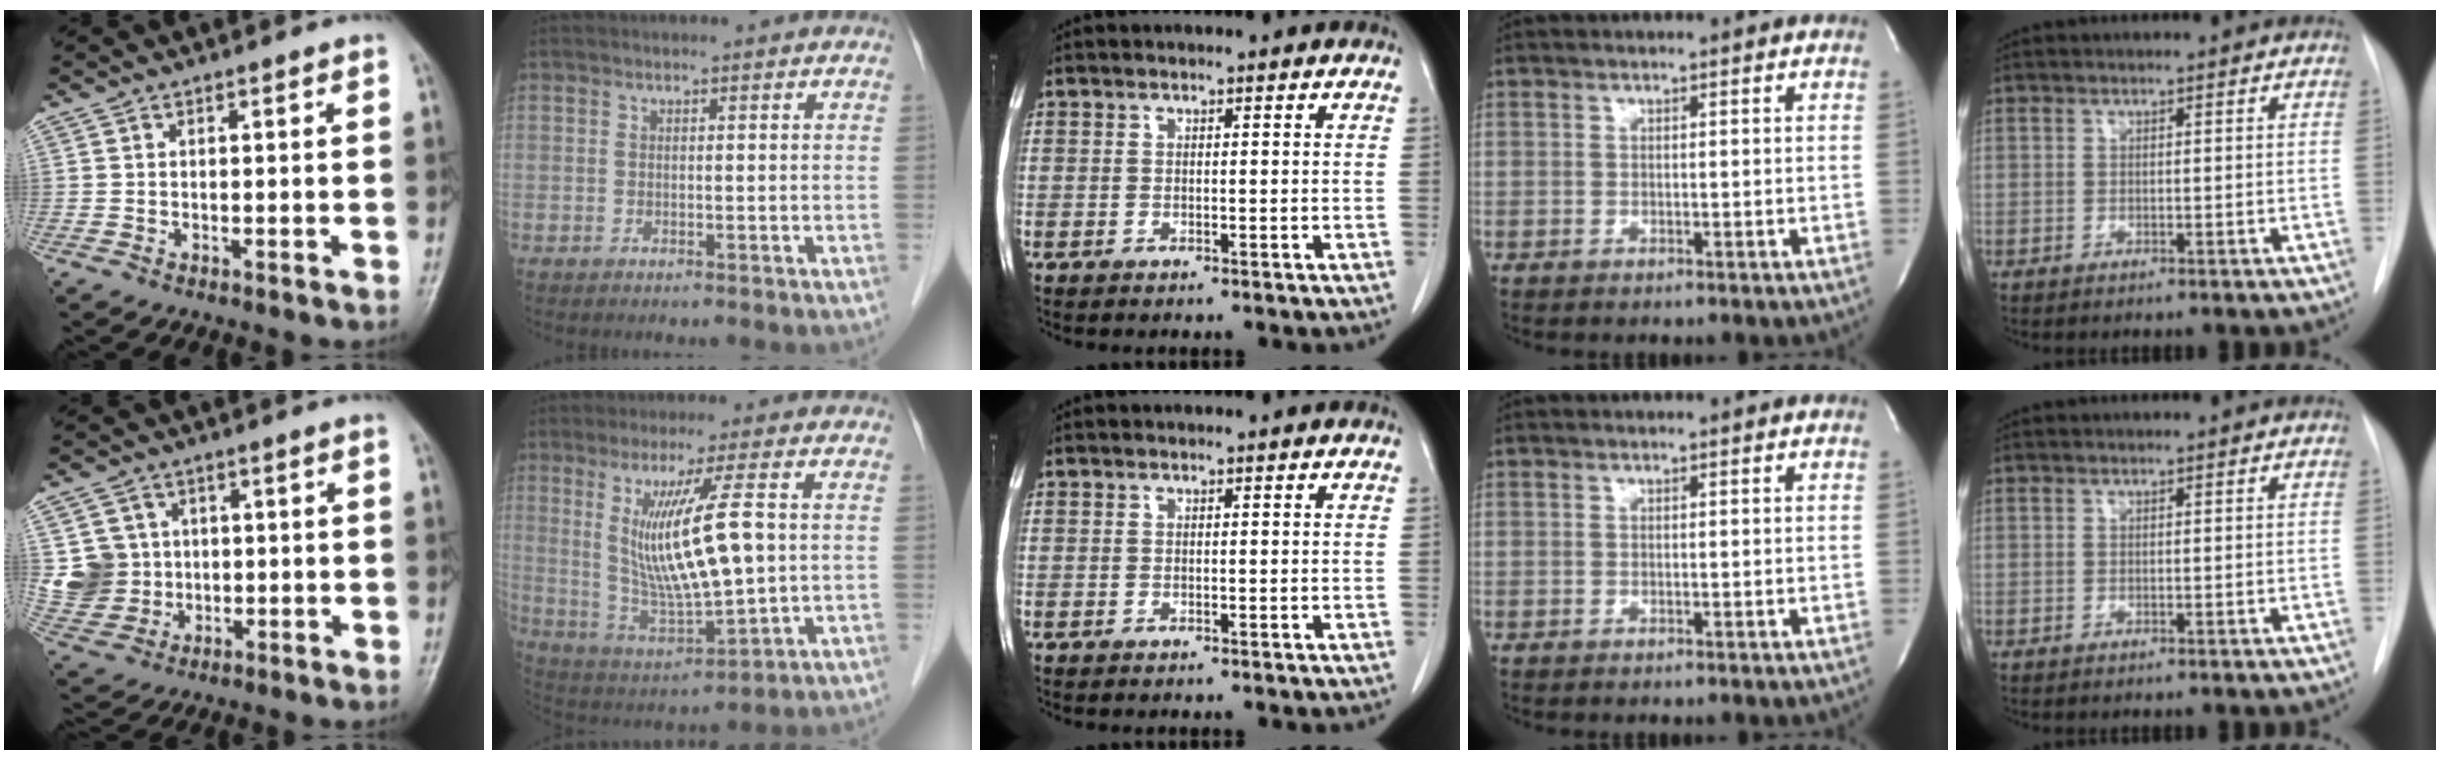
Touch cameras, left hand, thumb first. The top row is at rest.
{"thumb": {"total": 8.5, "force": [0.7, 8.1, 2.7], "torque": [-0.028, 0.005, 0.019]}, "index": {"total": 13.6, "force": [1.9, 1.2, 13.4], "torque": [-0.260, -0.015, 0.044]}}